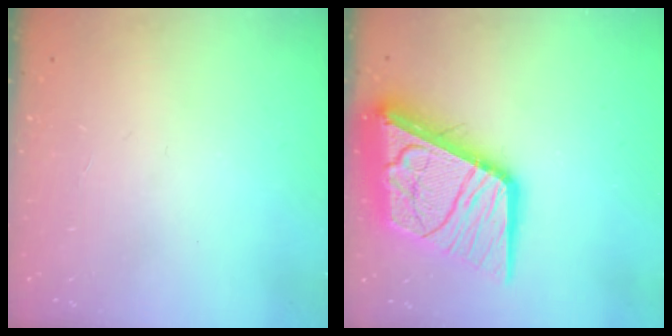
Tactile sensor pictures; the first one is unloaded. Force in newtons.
{"total": 25.4, "press": 25.2, "slide": 3.1}